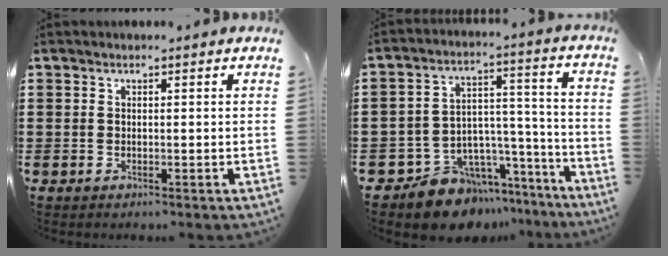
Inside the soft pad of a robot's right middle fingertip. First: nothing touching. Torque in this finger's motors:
{"motor_torque": [1.14, -1.00, 0.13, 0.06]}